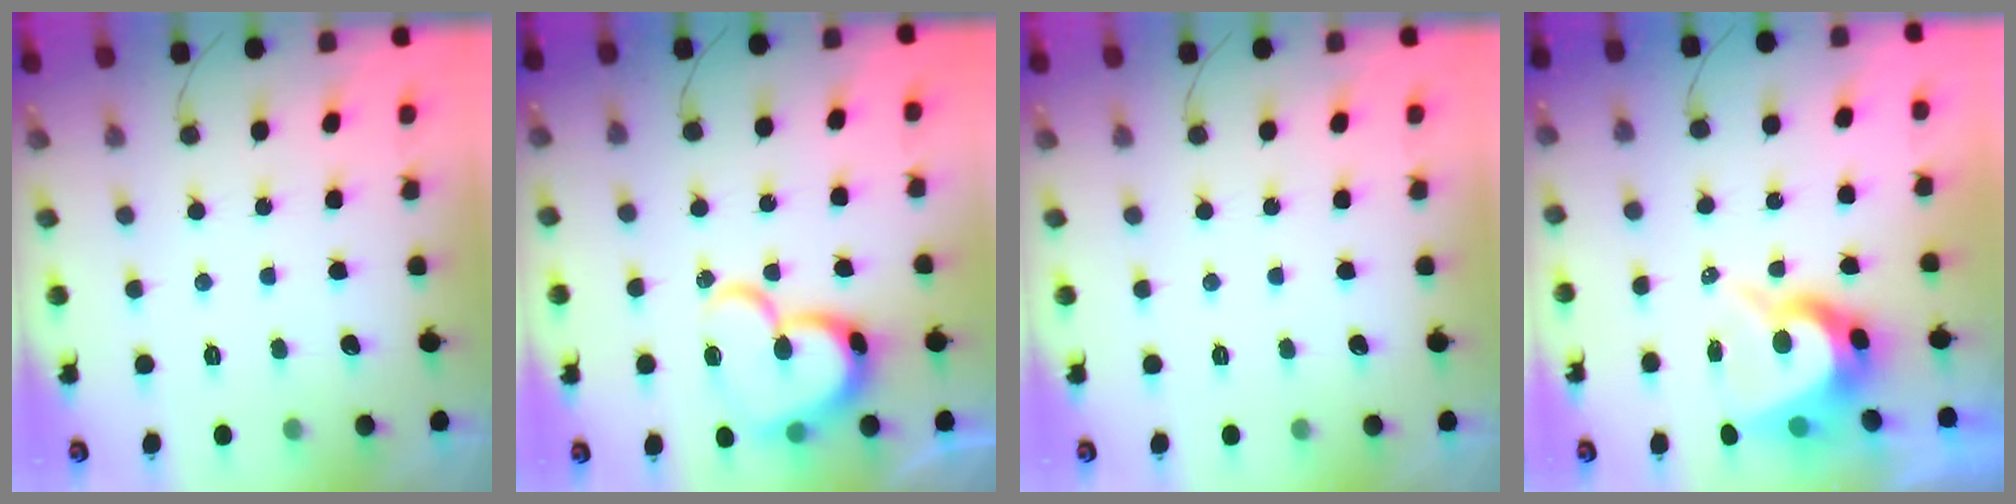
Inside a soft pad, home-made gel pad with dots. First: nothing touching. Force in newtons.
{"total": 17.3, "press": 17.2, "slide": 1.5}
{"total": 0.0}
{"total": 9.2, "press": 9.2, "slide": 0.9}